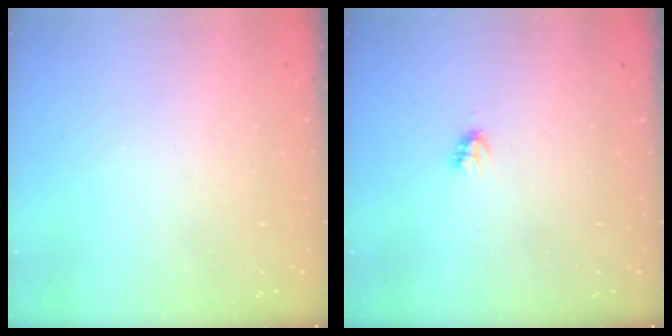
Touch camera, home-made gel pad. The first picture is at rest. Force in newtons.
{"total": 2.7, "press": 2.7, "slide": 0.2}